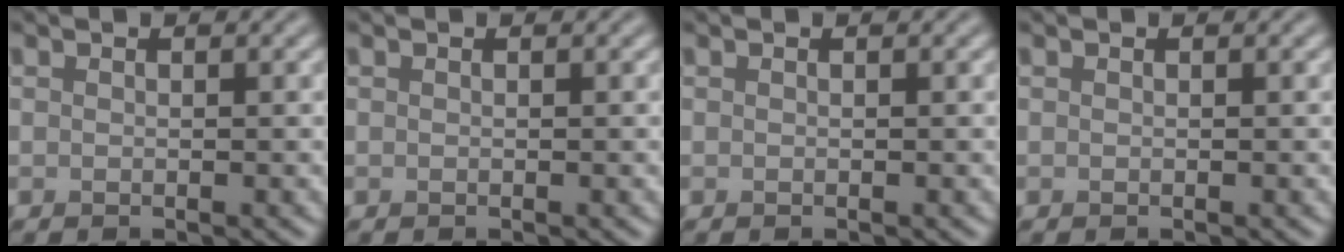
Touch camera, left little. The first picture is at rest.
{"total": 0.0}
{"total": 0.0}
{"total": 0.0}